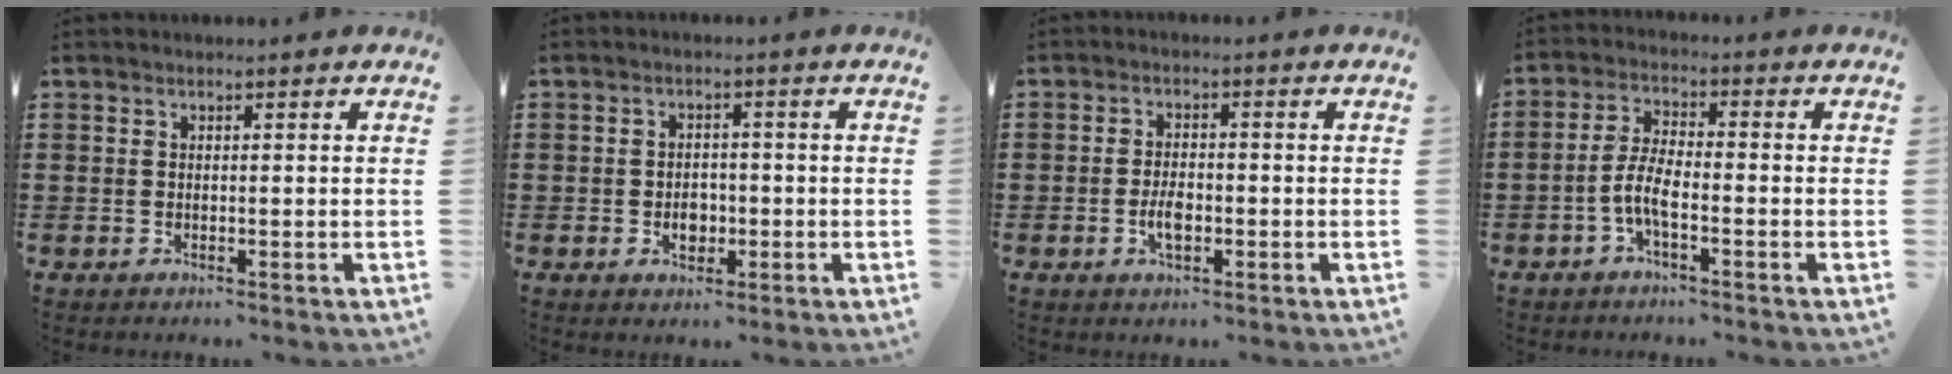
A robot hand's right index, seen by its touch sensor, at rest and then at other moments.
{"total": 2.9, "force": [-0.8, 2.3, 1.6], "torque": [-0.027, 0.002, -0.019]}
{"total": 3.5, "force": [-1.1, 1.6, 2.9], "torque": [-0.059, 0.002, -0.021]}
{"total": 5.0, "force": [-2.1, 1.4, 4.3], "torque": [-0.108, -0.008, -0.048]}